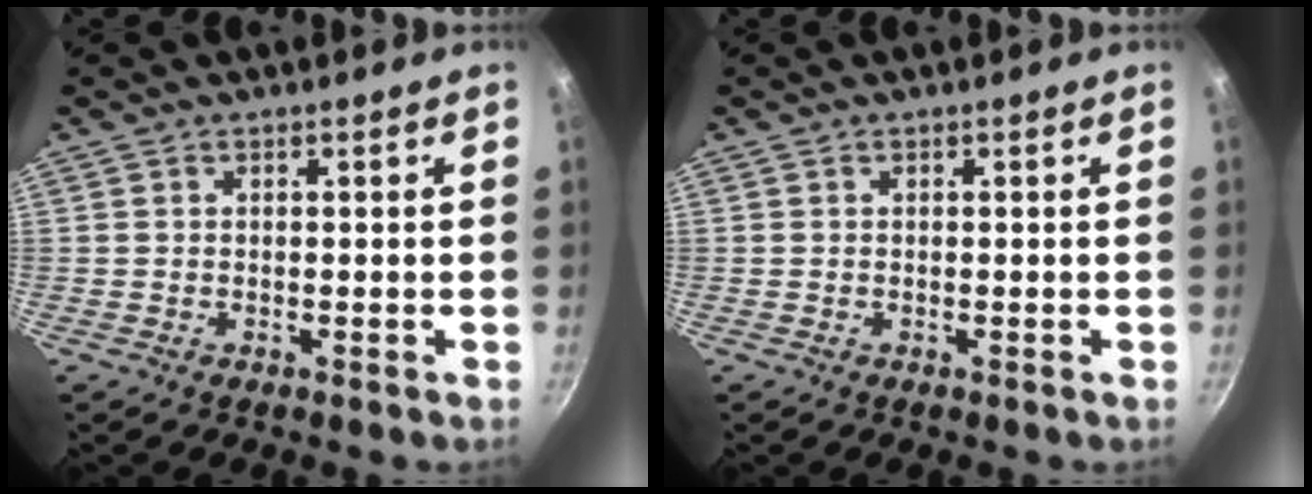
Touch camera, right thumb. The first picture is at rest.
{"total": 0.0}